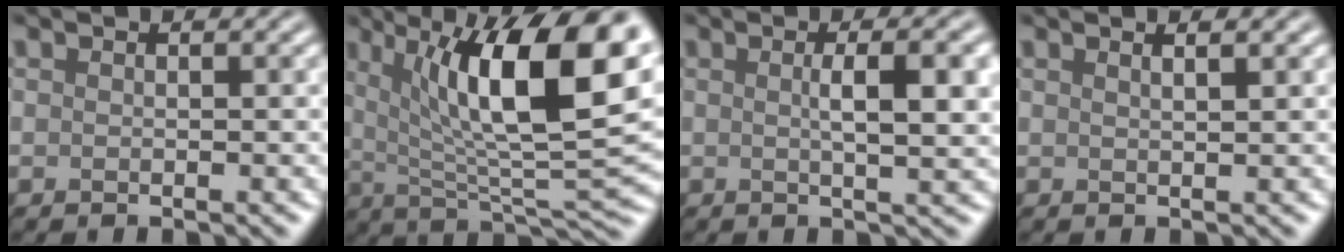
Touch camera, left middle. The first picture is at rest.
{"total": 14.1, "force": [4.5, 4.4, 12.6], "torque": [-0.179, 0.000, 0.068]}
{"total": 5.3, "force": [0.7, 1.4, 5.1], "torque": [-0.065, 0.010, 0.009]}
{"total": 1.9, "force": [1.1, 0.7, 1.3], "torque": [-0.003, 0.003, -0.001]}